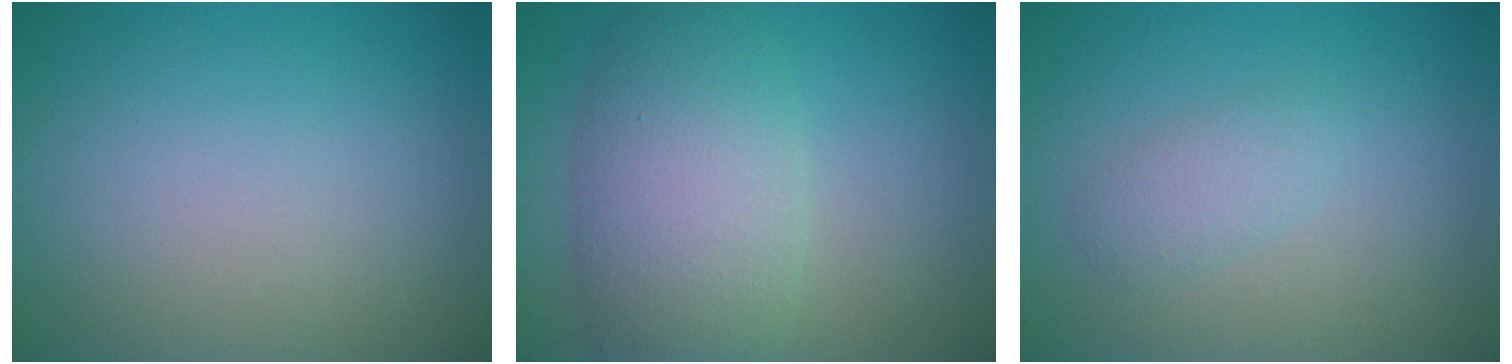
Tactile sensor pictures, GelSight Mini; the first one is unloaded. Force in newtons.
{"total": 7.5, "press": 7.5, "slide": 0.4}
{"total": 1.8, "press": 1.8, "slide": 0.2}